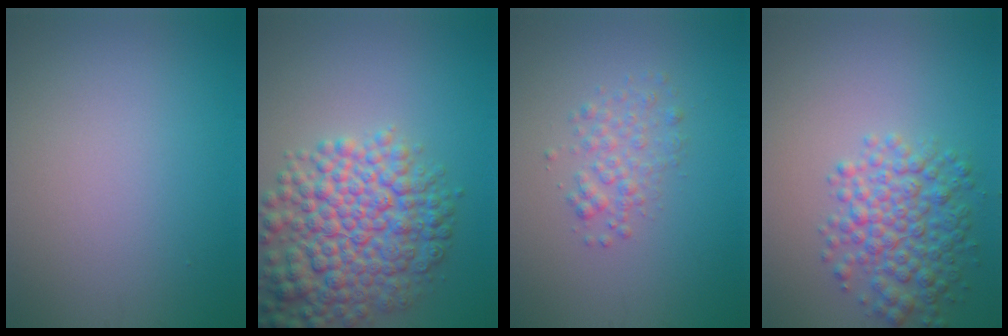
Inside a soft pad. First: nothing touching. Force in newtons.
{"total": 8.8, "press": 8.8, "slide": 0.3}
{"total": 2.1, "press": 2.1, "slide": 0.1}
{"total": 5.0, "press": 5.0, "slide": 0.1}